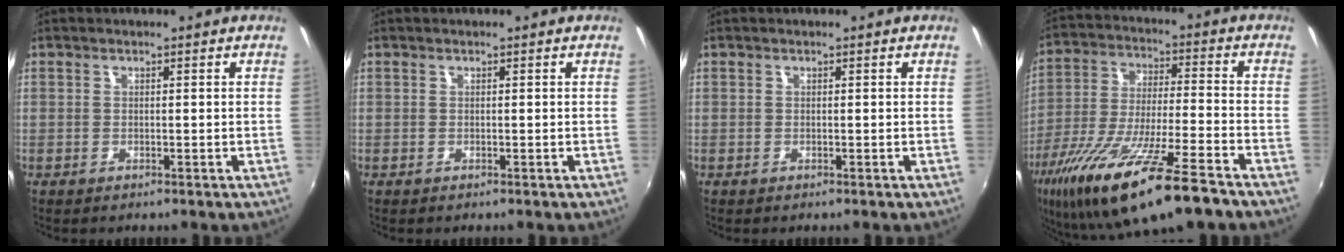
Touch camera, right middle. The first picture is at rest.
{"total": 0.0}
{"total": 0.0}
{"total": 22.3, "force": [-15.1, 3.2, 16.1], "torque": [-0.304, -0.057, -0.261]}